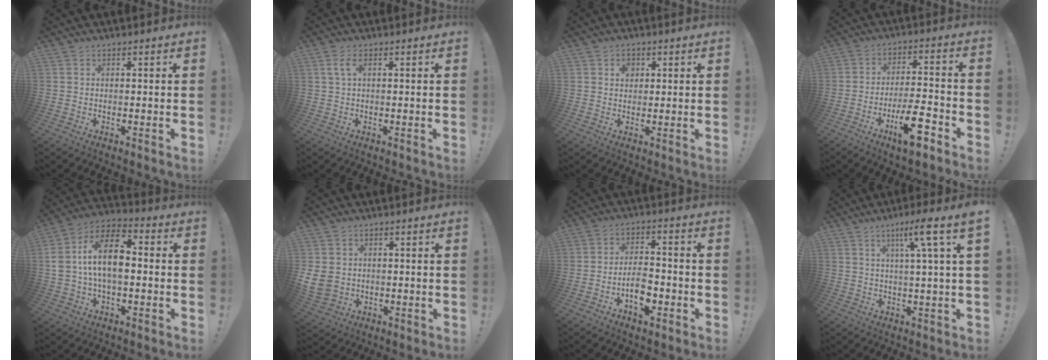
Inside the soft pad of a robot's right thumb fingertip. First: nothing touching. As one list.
[{"total": 3.3, "force": [1.2, 0.9, 2.9], "torque": [-0.055, 0.001, 0.020]}, {"total": 2.8, "force": [1.1, 2.4, 1.1], "torque": [-0.002, -0.003, 0.015]}, {"total": 12.6, "force": [-7.0, 3.8, 9.8], "torque": [-0.150, 0.037, -0.114]}, {"total": 16.1, "force": [0.9, 9.3, 13.0], "torque": [-0.240, 0.014, 0.014]}, {"total": 5.9, "force": [0.8, 5.1, 2.8], "torque": [-0.060, -0.008, 0.020]}, {"total": 8.2, "force": [-3.7, 4.6, 5.8], "torque": [-0.084, 0.008, -0.062]}, {"total": 9.2, "force": [3.4, -0.7, 8.5], "torque": [-0.141, -0.007, 0.042]}]